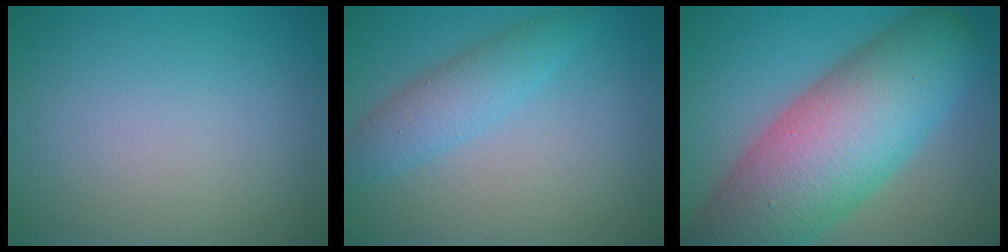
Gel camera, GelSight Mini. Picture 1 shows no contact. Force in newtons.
{"total": 3.2, "press": 3.2, "slide": 0.0}
{"total": 14.2, "press": 14.2, "slide": 0.5}